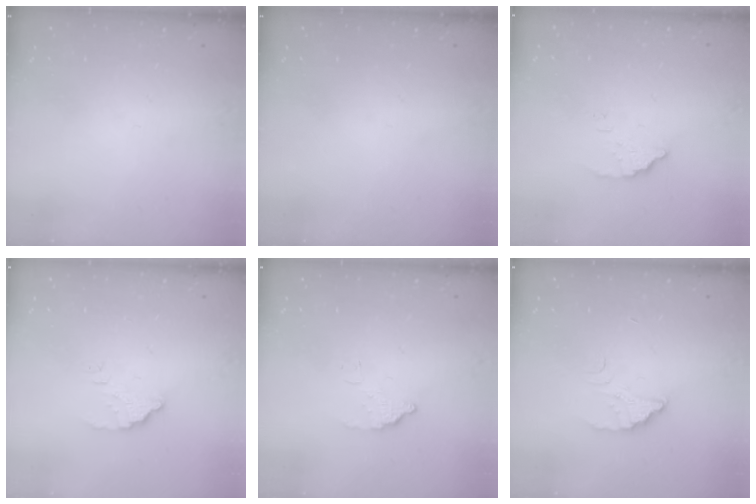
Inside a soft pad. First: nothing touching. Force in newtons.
{"total": 0.0}
{"total": 3.1, "press": 3.1, "slide": 0.4}
{"total": 2.5, "press": 2.5, "slide": 0.2}
{"total": 4.8, "press": 4.8, "slide": 0.3}
{"total": 2.4, "press": 2.4, "slide": 0.1}